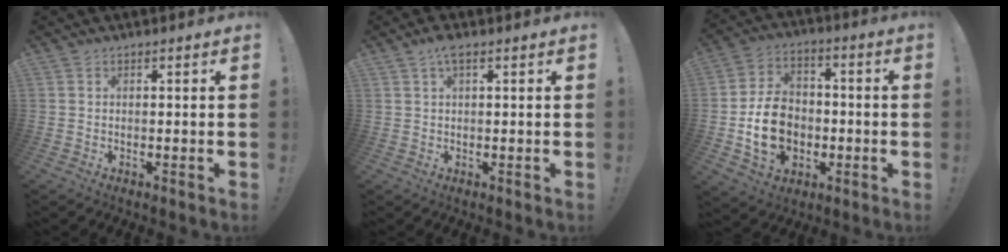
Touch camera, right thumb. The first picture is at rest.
{"total": 3.1, "force": [1.5, 1.0, 2.5], "torque": [-0.048, 0.000, 0.027]}
{"total": 14.9, "force": [-2.9, 11.9, 8.5], "torque": [-0.134, 0.024, -0.046]}